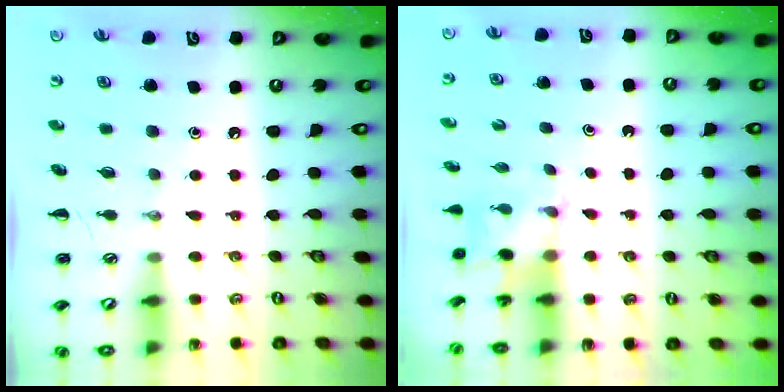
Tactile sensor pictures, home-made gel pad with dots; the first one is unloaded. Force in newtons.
{"total": 2.3, "press": 2.2, "slide": 0.7}